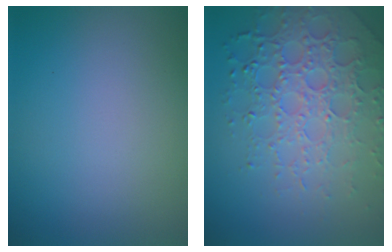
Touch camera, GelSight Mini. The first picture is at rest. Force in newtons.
{"total": 6.7, "press": 4.9, "slide": 4.5}